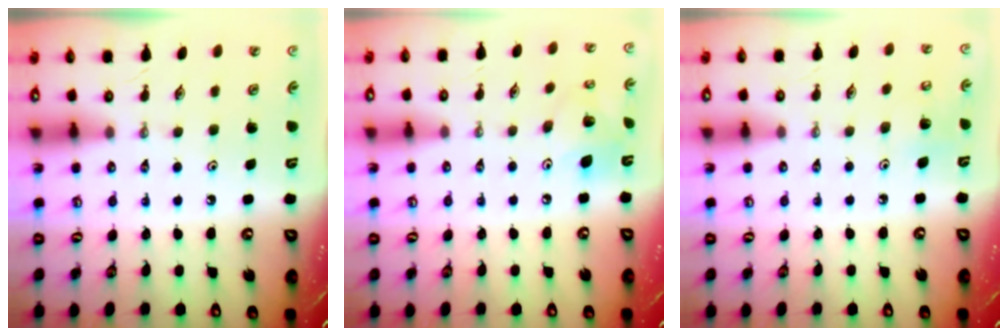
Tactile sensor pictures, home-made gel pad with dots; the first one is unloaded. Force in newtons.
{"total": 12.4, "press": 12.2, "slide": 2.1}
{"total": 6.1, "press": 6.1, "slide": 0.9}